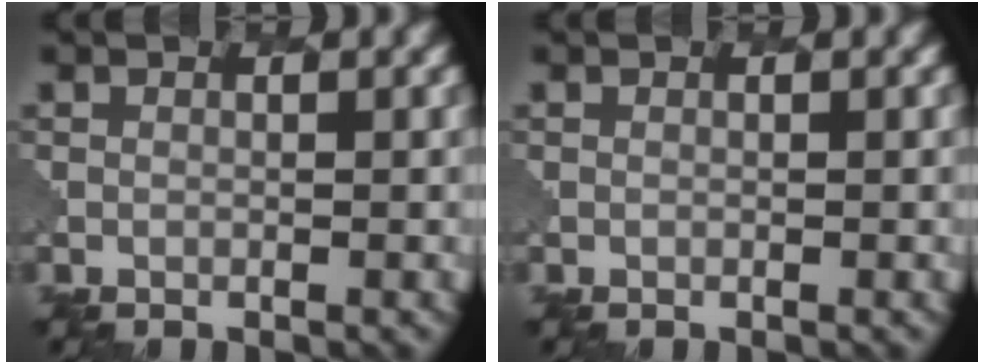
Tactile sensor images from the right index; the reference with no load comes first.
{"total": 0.0}